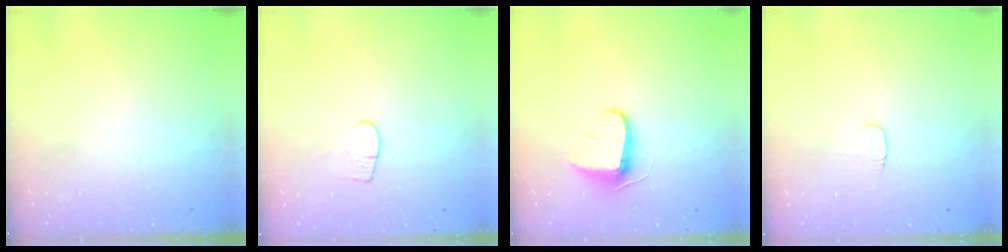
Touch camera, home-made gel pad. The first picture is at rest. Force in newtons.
{"total": 4.4, "press": 4.4, "slide": 0.3}
{"total": 9.4, "press": 9.3, "slide": 0.9}
{"total": 3.7, "press": 3.7, "slide": 0.3}